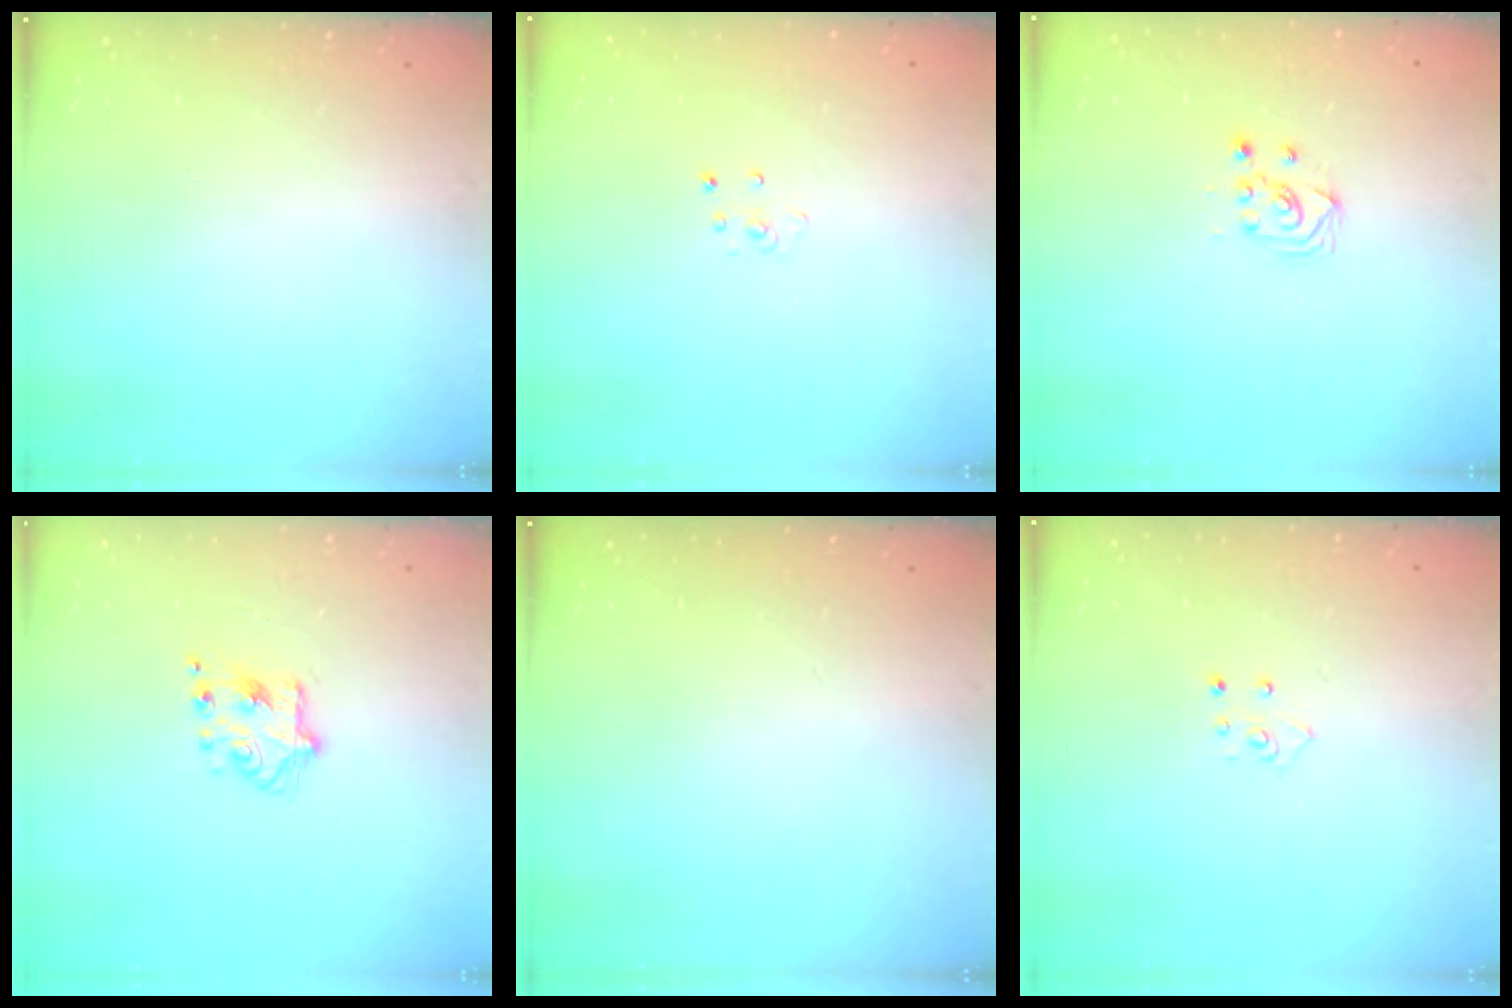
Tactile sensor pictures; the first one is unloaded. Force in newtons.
{"total": 2.5, "press": 2.5, "slide": 0.3}
{"total": 2.6, "press": 2.6, "slide": 0.3}
{"total": 6.4, "press": 6.4, "slide": 0.5}
{"total": 0.0}
{"total": 3.9, "press": 3.9, "slide": 0.3}